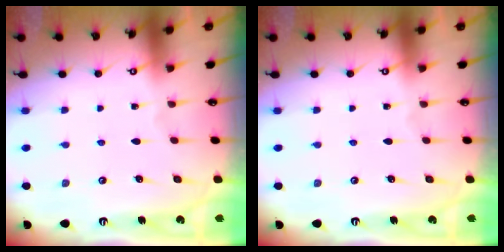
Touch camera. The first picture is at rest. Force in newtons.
{"total": 0.0}